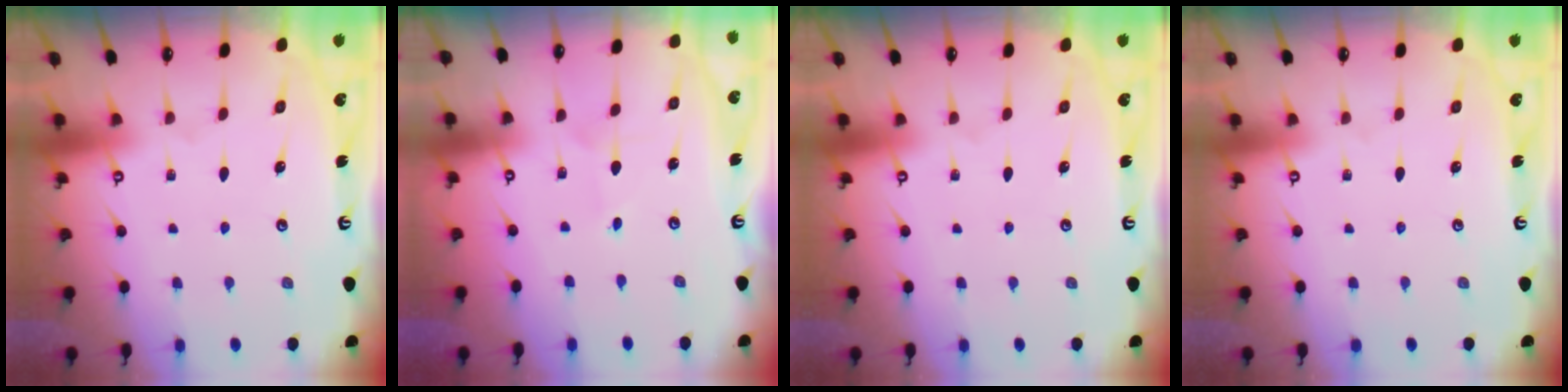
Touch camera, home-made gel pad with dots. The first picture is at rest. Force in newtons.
{"total": 1.3, "press": 1.3, "slide": 0.1}
{"total": 0.0}
{"total": 0.0}